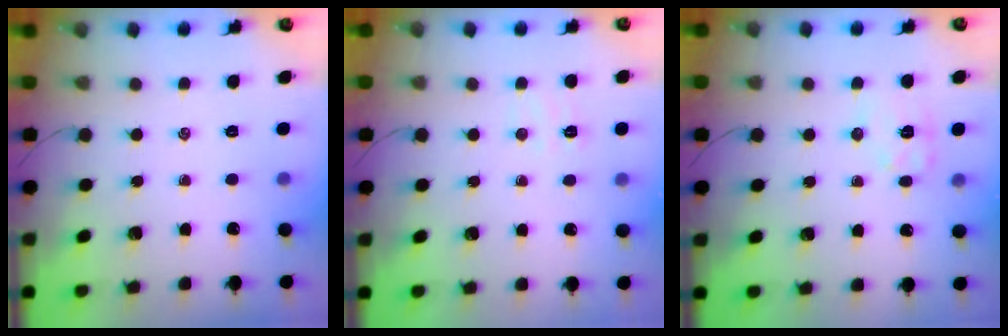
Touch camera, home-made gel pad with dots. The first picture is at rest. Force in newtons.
{"total": 4.9, "press": 4.7, "slide": 1.2}
{"total": 7.9, "press": 7.9, "slide": 0.3}